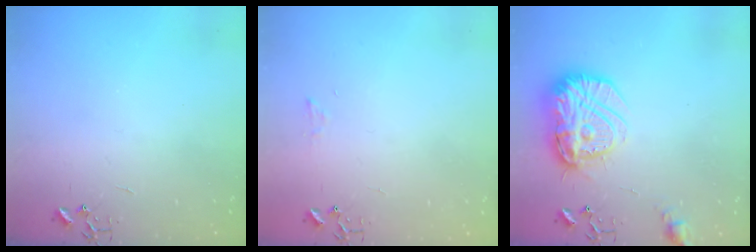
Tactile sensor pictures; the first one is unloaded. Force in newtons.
{"total": 5.1, "press": 5.0, "slide": 0.6}
{"total": 19.7, "press": 19.7, "slide": 1.5}